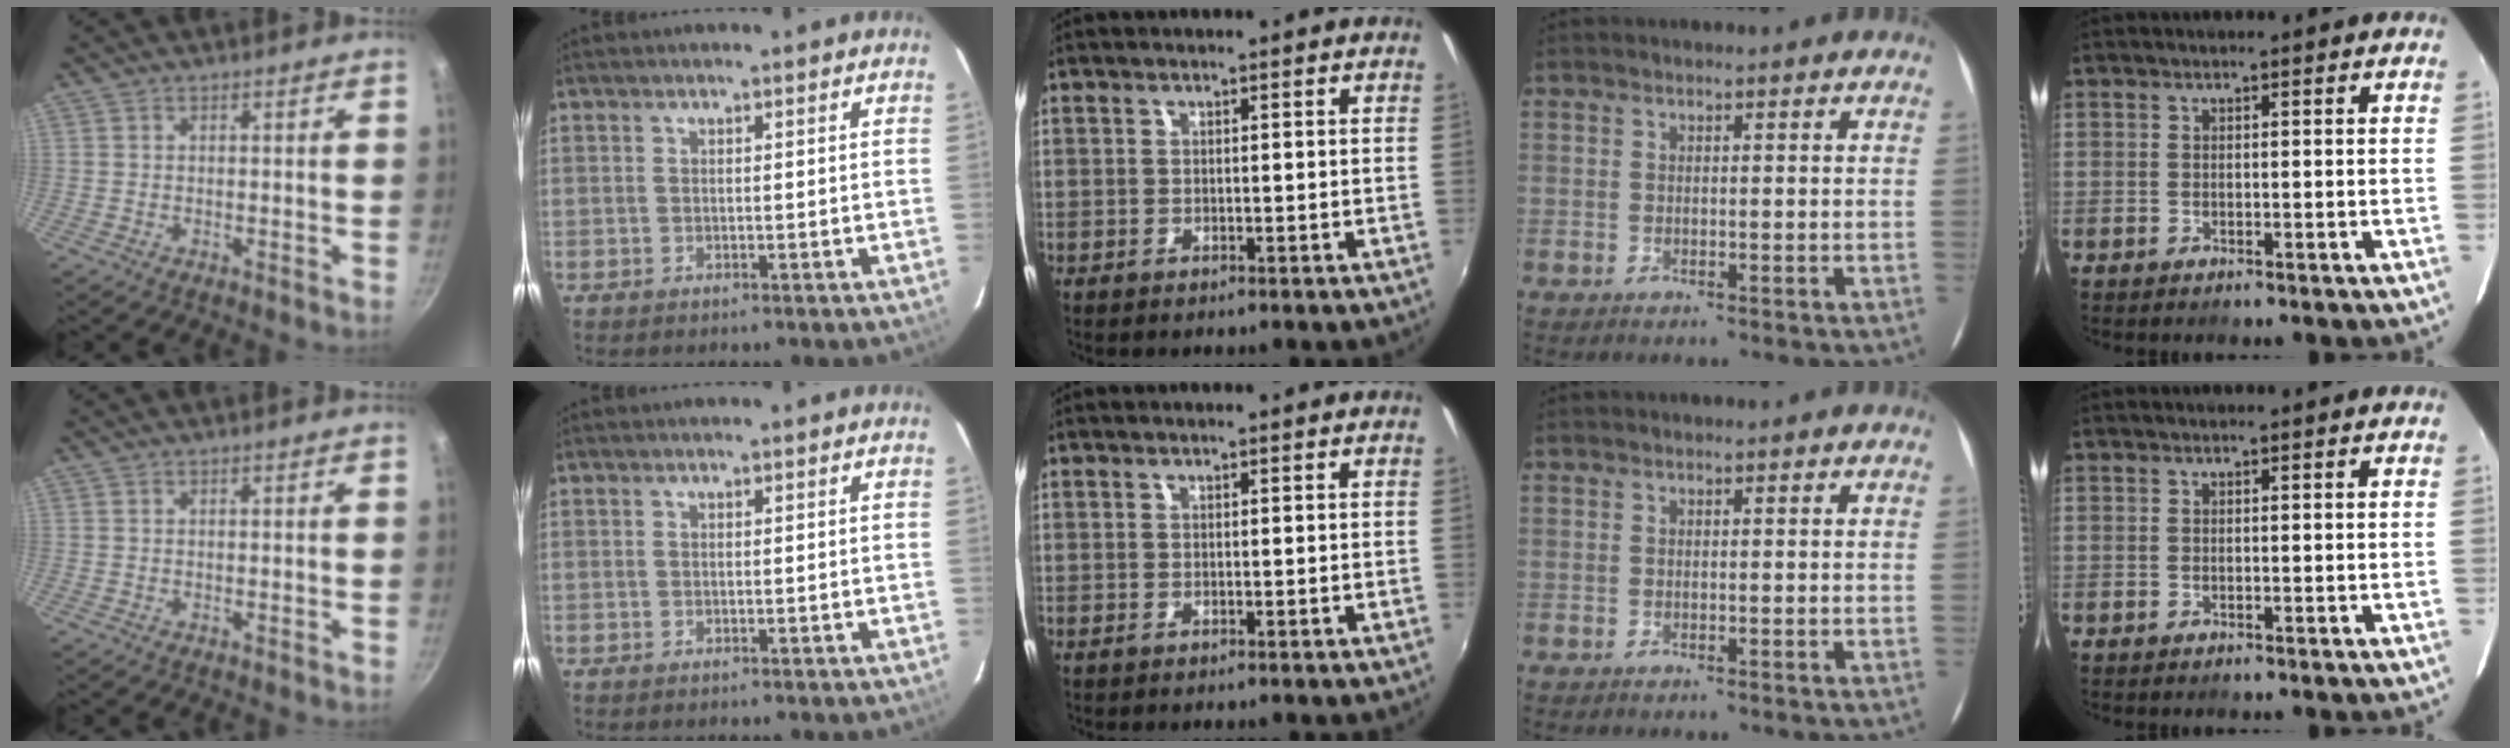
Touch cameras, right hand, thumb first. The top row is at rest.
{}